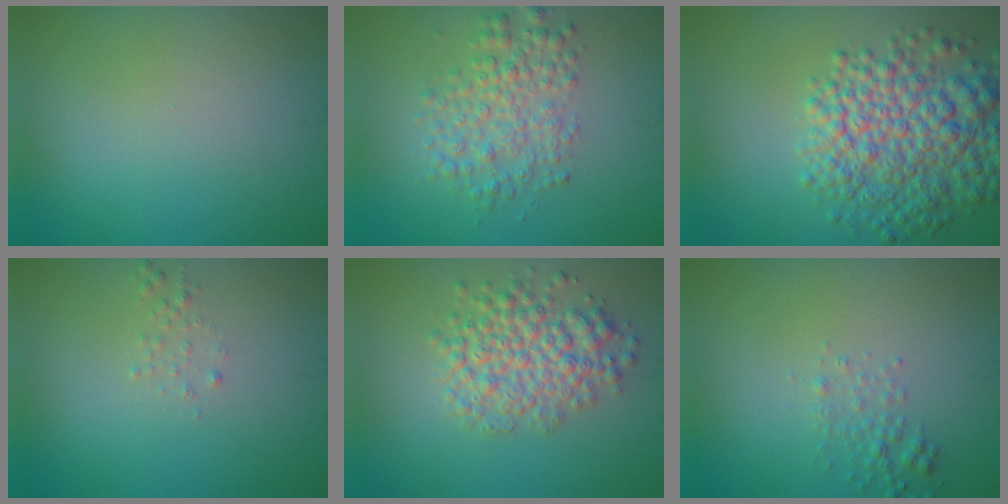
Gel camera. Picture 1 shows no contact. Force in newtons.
{"total": 3.9, "press": 3.9, "slide": 0.0}
{"total": 8.2, "press": 8.2, "slide": 0.3}
{"total": 0.8, "press": 0.8, "slide": 0.1}
{"total": 5.1, "press": 5.1, "slide": 0.2}
{"total": 1.6, "press": 1.5, "slide": 0.2}